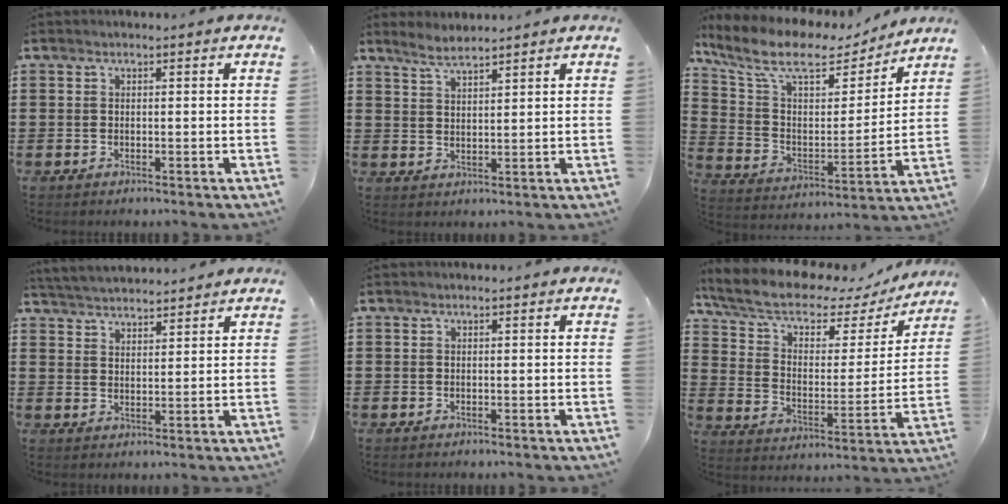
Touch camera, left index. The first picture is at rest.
{"total": 3.2, "force": [2.8, 0.4, 1.4], "torque": [-0.035, -0.001, 0.053]}
{"total": 10.7, "force": [8.3, 3.5, 5.9], "torque": [-0.151, -0.043, 0.141]}
{"total": 3.6, "force": [3.6, 0.1, 0.1], "torque": [-0.016, -0.013, 0.066]}
{"total": 0.0}
{"total": 8.7, "force": [6.5, 3.4, 4.6], "torque": [-0.116, -0.032, 0.112]}